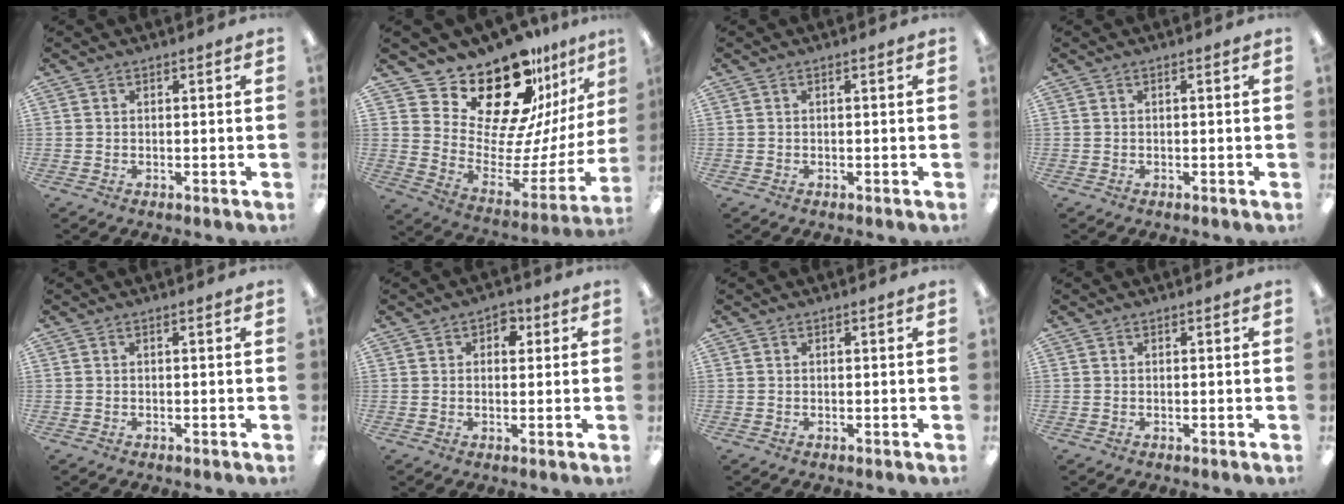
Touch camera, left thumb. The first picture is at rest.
{"total": 23.3, "force": [19.0, 8.7, 10.4], "torque": [-0.162, -0.153, 0.334]}
{"total": 0.0}
{"total": 0.0}
{"total": 0.0}
{"total": 3.5, "force": [1.5, 2.5, 2.0], "torque": [-0.011, -0.004, 0.018]}
{"total": 0.0}
{"total": 0.0}